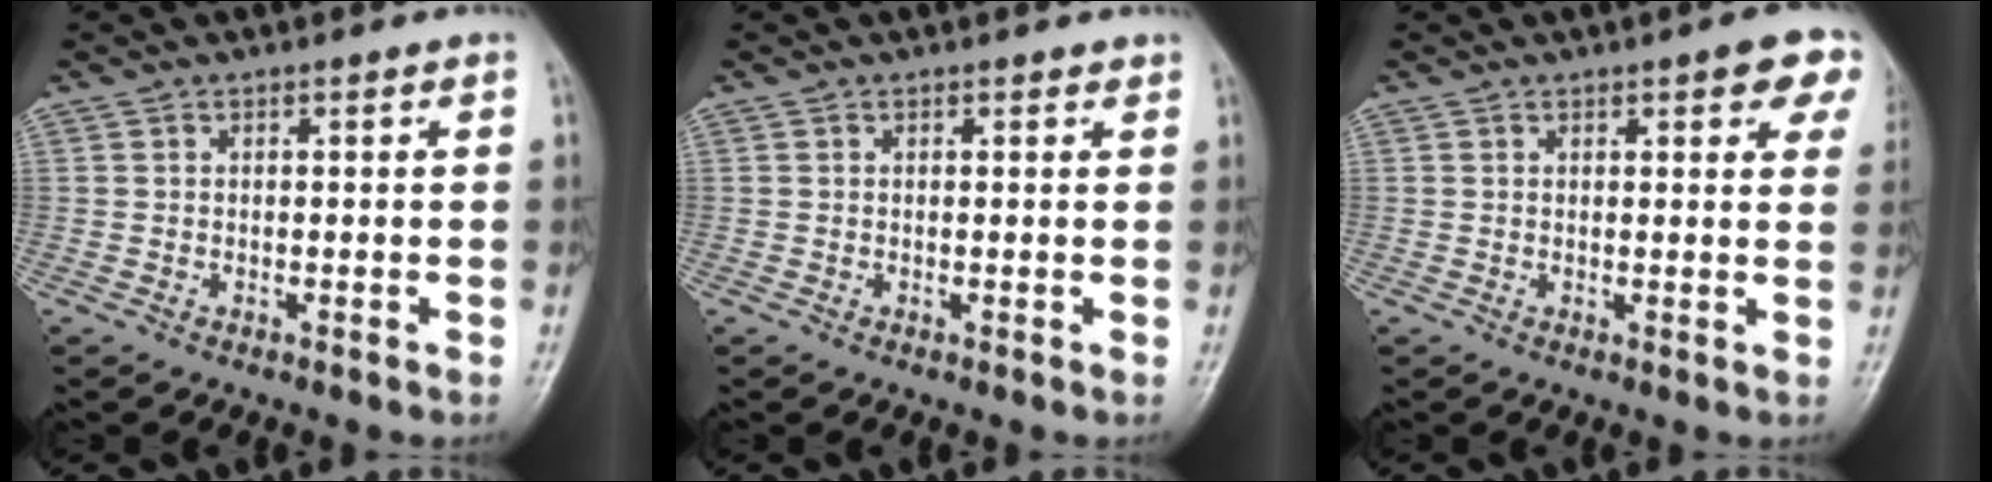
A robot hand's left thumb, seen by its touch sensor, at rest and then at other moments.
{"total": 0.8, "force": [0.6, 0.4, 0.4], "torque": [-0.002, -0.004, 0.005]}
{"total": 7.6, "force": [3.9, 2.6, 6.0], "torque": [-0.041, -0.009, 0.039]}